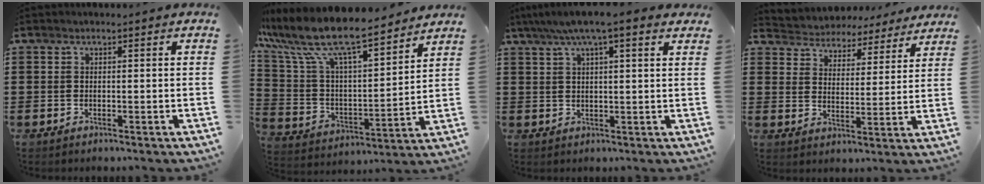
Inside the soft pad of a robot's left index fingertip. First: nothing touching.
{"total": 10.8, "force": [8.9, 2.0, 5.8], "torque": [-0.149, -0.059, 0.151]}
{"total": 5.4, "force": [3.5, 1.1, 4.0], "torque": [-0.084, 0.004, 0.060]}
{"total": 4.6, "force": [4.4, 0.7, -0.8], "torque": [-0.014, -0.034, 0.074]}